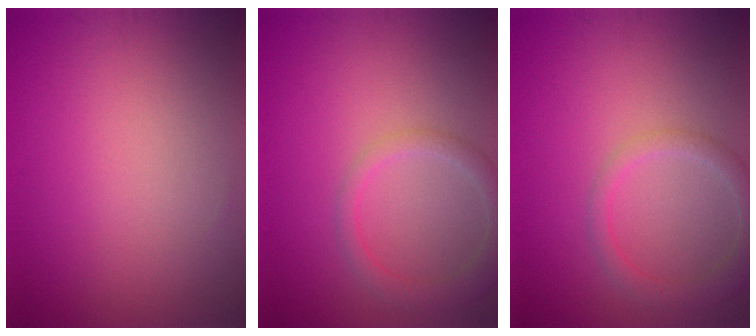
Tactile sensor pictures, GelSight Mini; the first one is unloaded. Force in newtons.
{"total": 2.7, "press": 2.7, "slide": 0.1}
{"total": 2.7, "press": 2.7, "slide": 0.1}